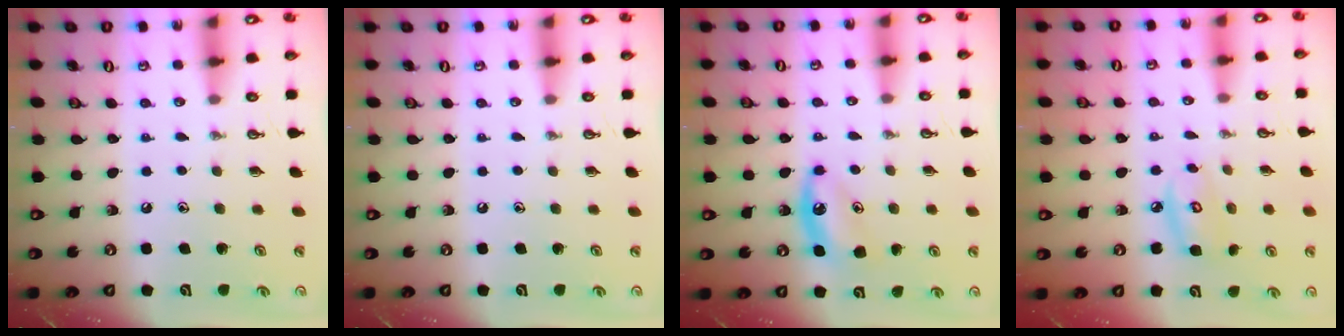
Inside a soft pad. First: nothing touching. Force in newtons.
{"total": 0.0}
{"total": 7.1, "press": 7.0, "slide": 0.8}
{"total": 6.3, "press": 6.3, "slide": 0.3}